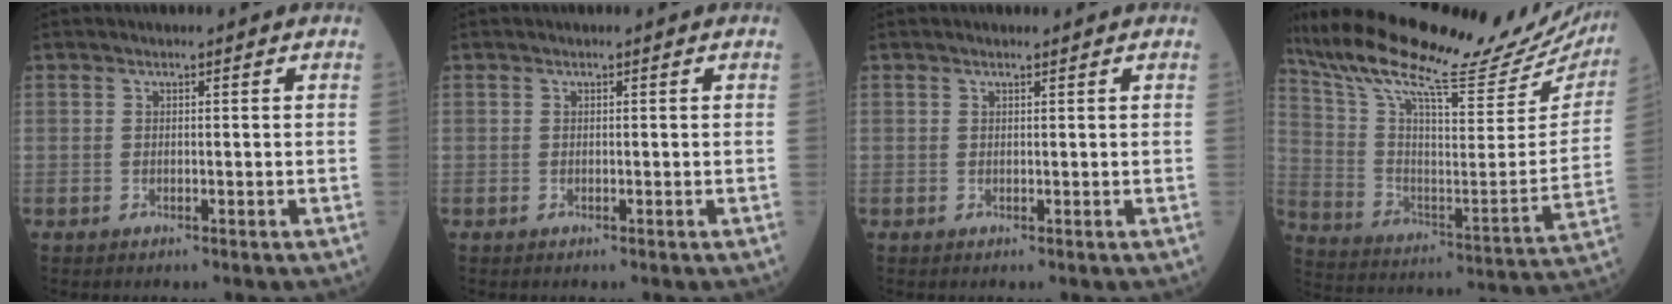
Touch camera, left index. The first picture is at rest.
{"total": 0.0}
{"total": 0.7, "force": [0.6, 0.0, 0.3], "torque": [-0.011, 0.003, 0.010]}
{"total": 31.8, "force": [27.3, 5.2, 15.4], "torque": [-0.271, -0.047, 0.384]}